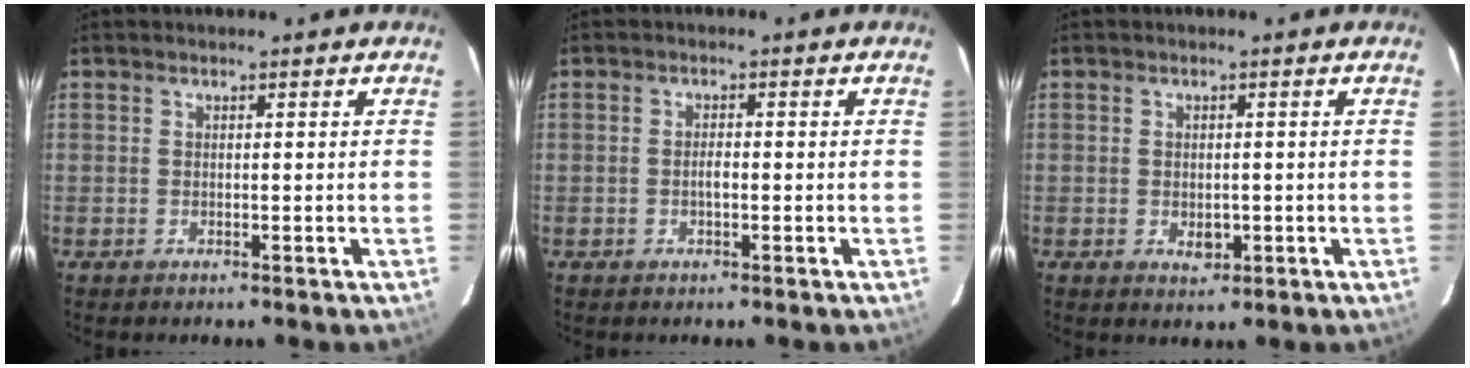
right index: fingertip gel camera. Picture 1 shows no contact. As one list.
[{"total": 1.5, "force": [-0.5, 0.6, 1.3], "torque": [-0.024, 0.001, -0.009]}, {"total": 2.8, "force": [-0.7, 2.0, 1.8], "torque": [-0.029, -0.003, -0.007]}]